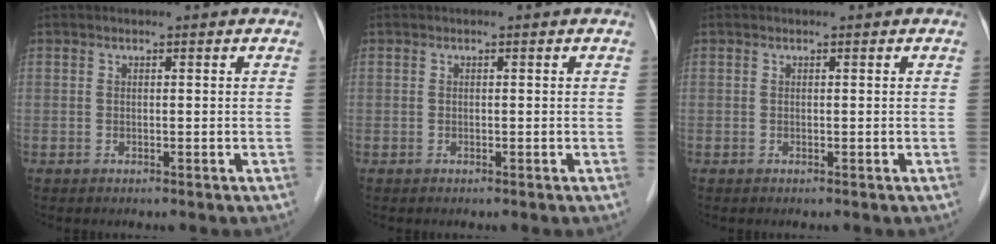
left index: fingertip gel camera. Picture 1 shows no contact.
{"total": 0.0}
{"total": 0.0}